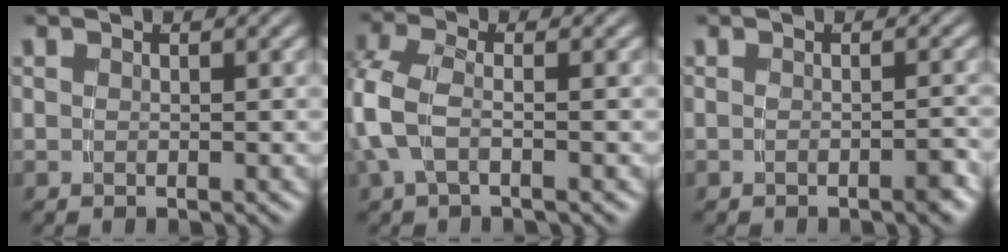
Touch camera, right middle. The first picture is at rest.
{"total": 4.2, "force": [-0.5, 2.7, 3.1], "torque": [-0.091, -0.014, -0.005]}
{"total": 1.3, "force": [-1.0, 0.0, 0.8], "torque": [-0.012, 0.007, -0.023]}